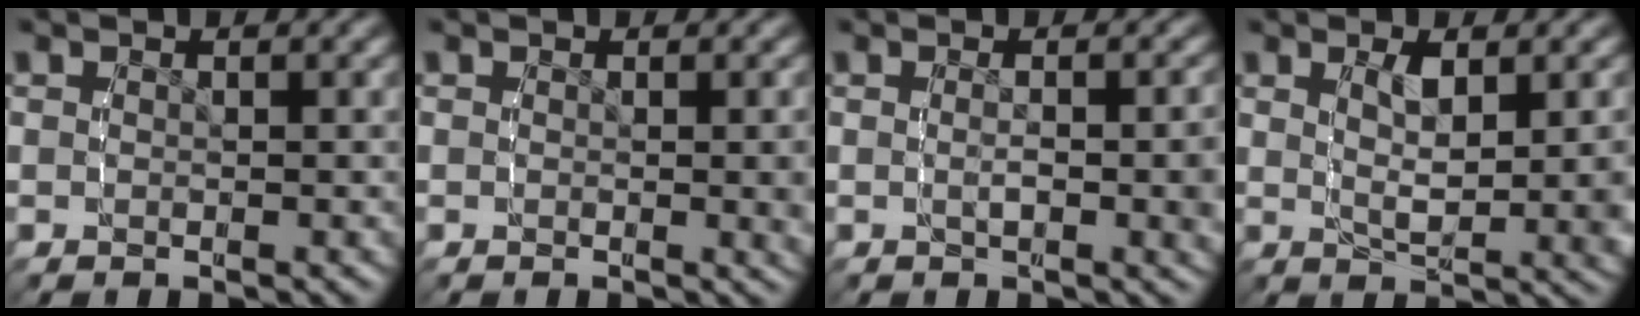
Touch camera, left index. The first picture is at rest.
{"total": 1.0, "force": [0.2, 0.2, 1.0], "torque": [-0.009, -0.003, 0.002]}
{"total": 1.9, "force": [0.1, -0.1, 1.9], "torque": [-0.025, 0.000, 0.000]}
{"total": 3.7, "force": [1.3, 0.3, 3.4], "torque": [-0.050, -0.009, 0.026]}